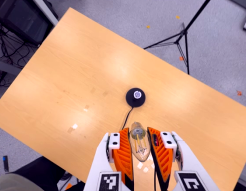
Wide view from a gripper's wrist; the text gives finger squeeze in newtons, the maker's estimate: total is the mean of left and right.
{"total": 20.3, "left": 22.8, "right": 17.8}